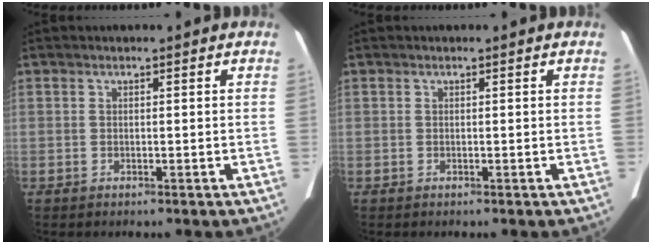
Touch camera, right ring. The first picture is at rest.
{"total": 0.0}